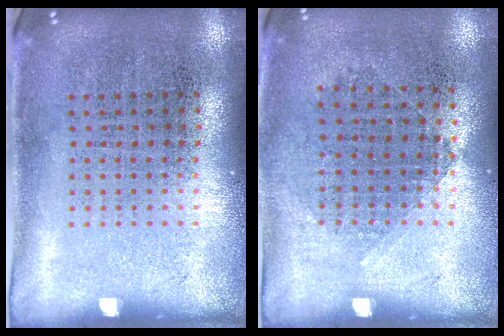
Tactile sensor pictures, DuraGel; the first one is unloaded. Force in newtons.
{"total": 1.0, "press": 0.9, "slide": 0.4}